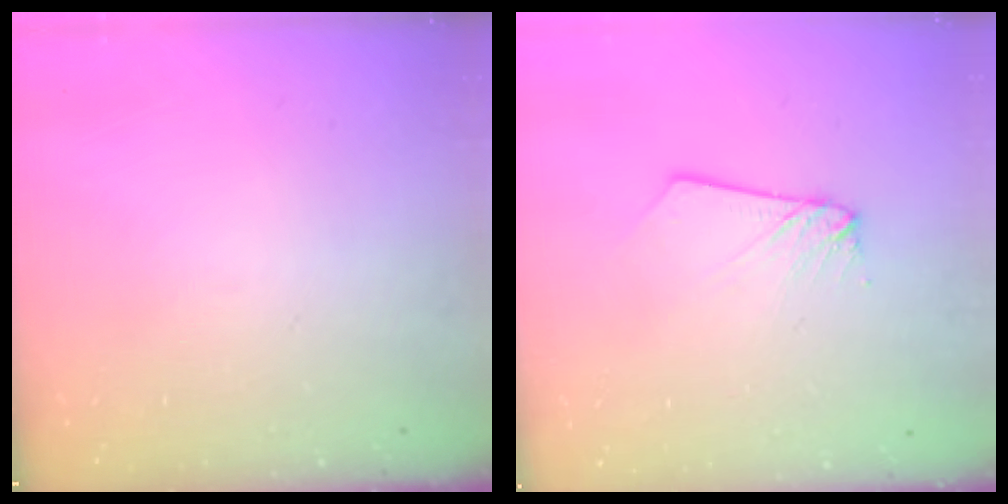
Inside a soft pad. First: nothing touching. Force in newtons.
{"total": 2.2, "press": 2.2, "slide": 0.2}